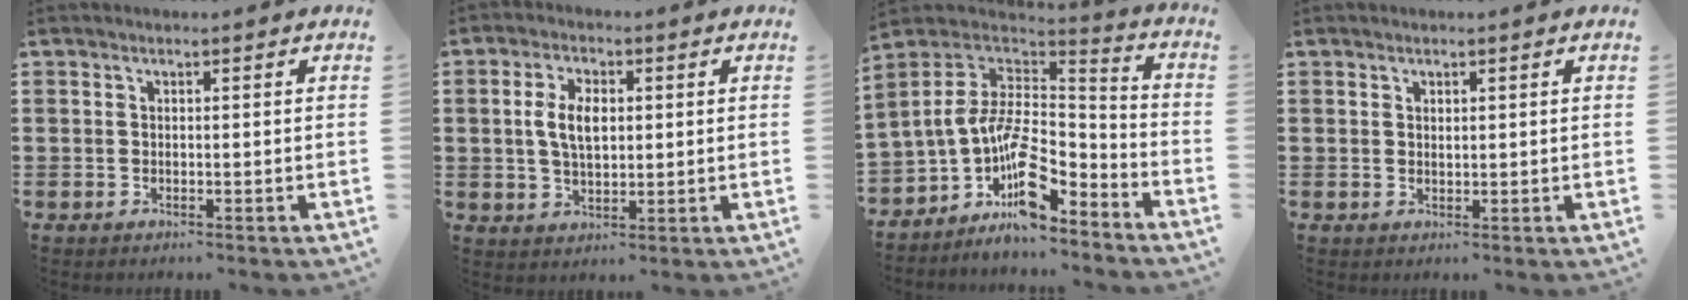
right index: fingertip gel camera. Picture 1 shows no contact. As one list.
[{"total": 5.7, "force": [0.6, 3.0, 4.7], "torque": [-0.096, 0.006, 0.005]}, {"total": 11.3, "force": [-5.6, 5.7, 8.0], "torque": [-0.170, -0.001, -0.109]}, {"total": 0.8, "force": [0.6, 0.5, 0.3], "torque": [-0.007, 0.003, 0.012]}]